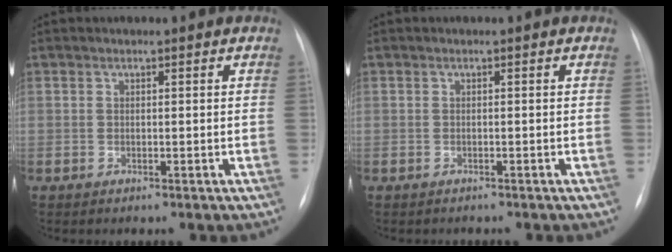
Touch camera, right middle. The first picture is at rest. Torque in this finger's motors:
{"motor_torque": [0.21, -0.16, -0.02, -0.01]}